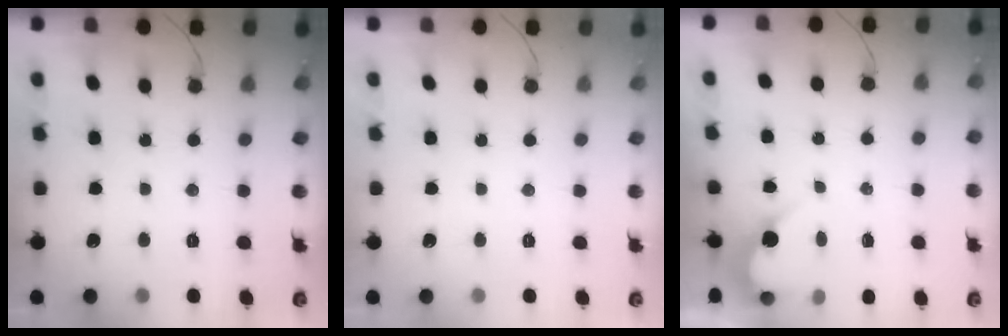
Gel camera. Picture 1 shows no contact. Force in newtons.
{"total": 0.0}
{"total": 3.3, "press": 3.3, "slide": 0.1}